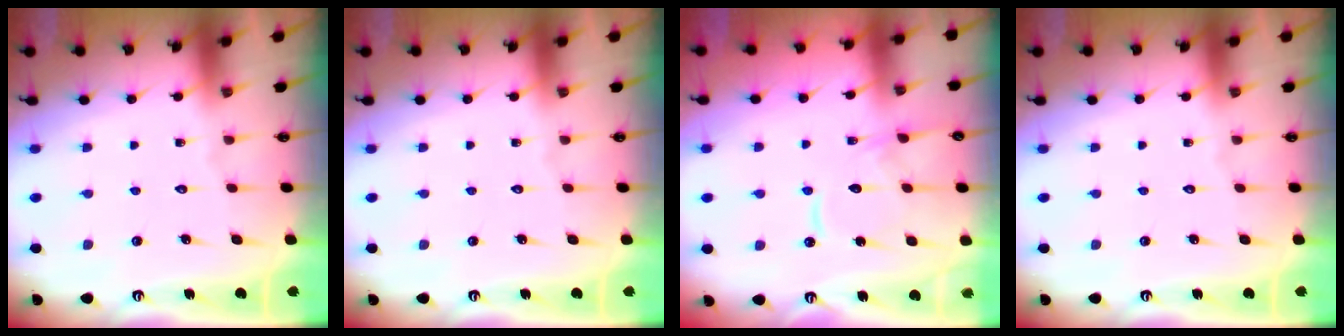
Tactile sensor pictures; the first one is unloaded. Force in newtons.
{"total": 0.0}
{"total": 12.5, "press": 12.5, "slide": 1.4}
{"total": 0.0}